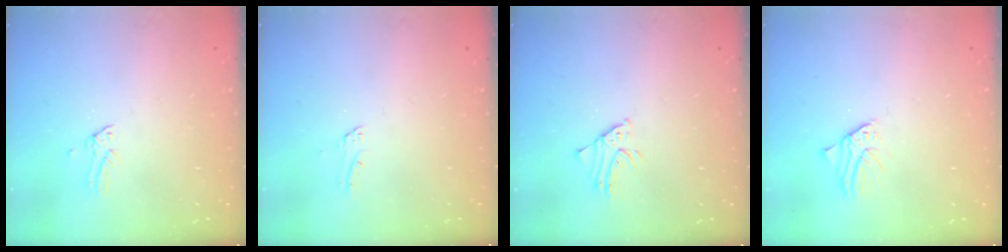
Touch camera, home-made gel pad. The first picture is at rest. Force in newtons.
{"total": 1.4, "press": 1.4, "slide": 0.1}
{"total": 2.2, "press": 2.2, "slide": 0.1}
{"total": 1.2, "press": 1.2, "slide": 0.1}